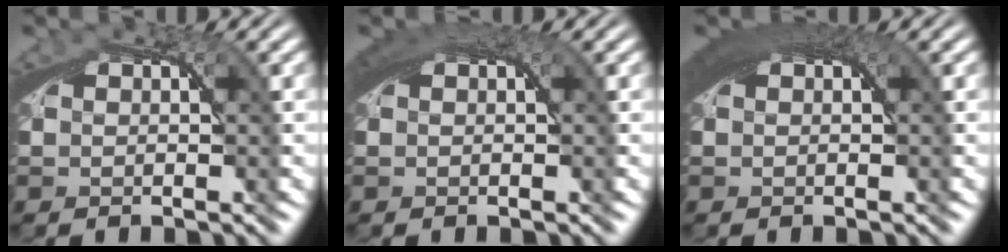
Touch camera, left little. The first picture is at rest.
{"total": 2.9, "force": [1.5, 1.0, 2.3], "torque": [-0.036, 0.012, 0.019]}
{"total": 4.6, "force": [2.0, 1.6, 3.9], "torque": [-0.053, 0.016, 0.025]}